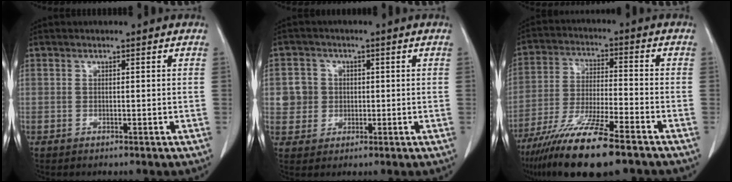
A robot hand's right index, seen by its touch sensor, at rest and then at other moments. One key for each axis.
{"total": 4.5, "fx": 0.5, "fy": 4.4, "fz": 0.5, "tx": -0.003, "ty": 0.015, "tz": 0.014}
{"total": 15.0, "fx": -10.6, "fy": 1.4, "fz": 10.6, "tx": -0.213, "ty": -0.045, "tz": -0.190}